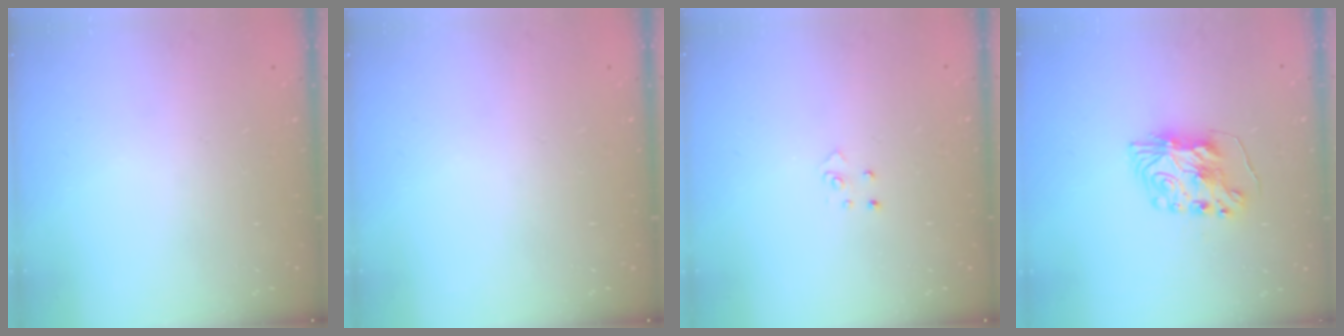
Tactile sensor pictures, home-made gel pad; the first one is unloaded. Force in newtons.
{"total": 0.0}
{"total": 2.6, "press": 2.6, "slide": 0.3}
{"total": 8.2, "press": 8.2, "slide": 0.6}